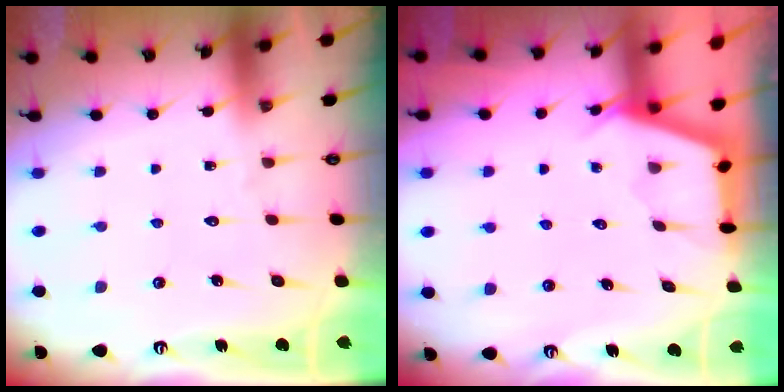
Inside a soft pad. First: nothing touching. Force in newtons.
{"total": 2.9, "press": 2.9, "slide": 0.3}